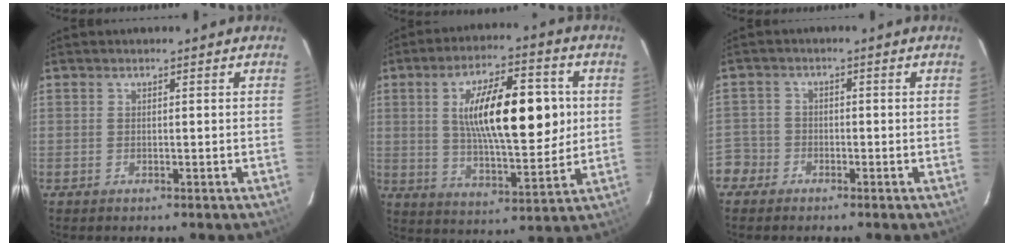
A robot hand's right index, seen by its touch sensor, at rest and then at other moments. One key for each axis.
{"total": 17.5, "fx": 3.0, "fy": 6.2, "fz": 16.1, "tx": -0.267, "ty": 0.012, "tz": 0.053}
{"total": 5.1, "fx": -3.0, "fy": 4.1, "fz": 0.2, "tx": -0.010, "ty": 0.029, "tz": -0.064}